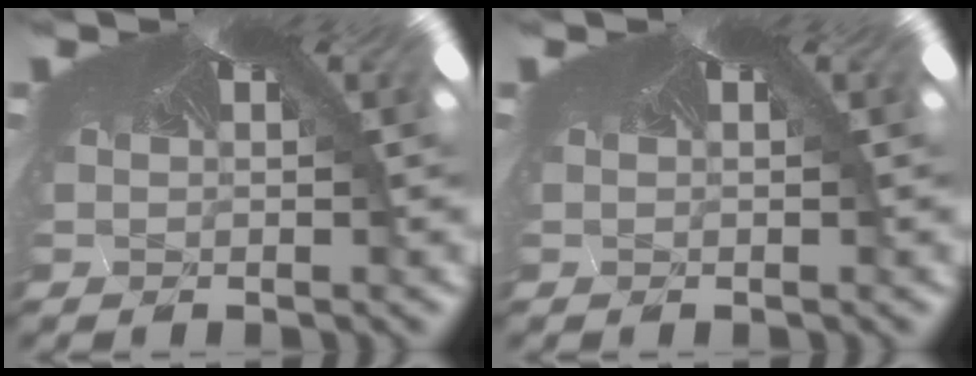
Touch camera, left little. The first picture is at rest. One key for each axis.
{"total": 0.0}